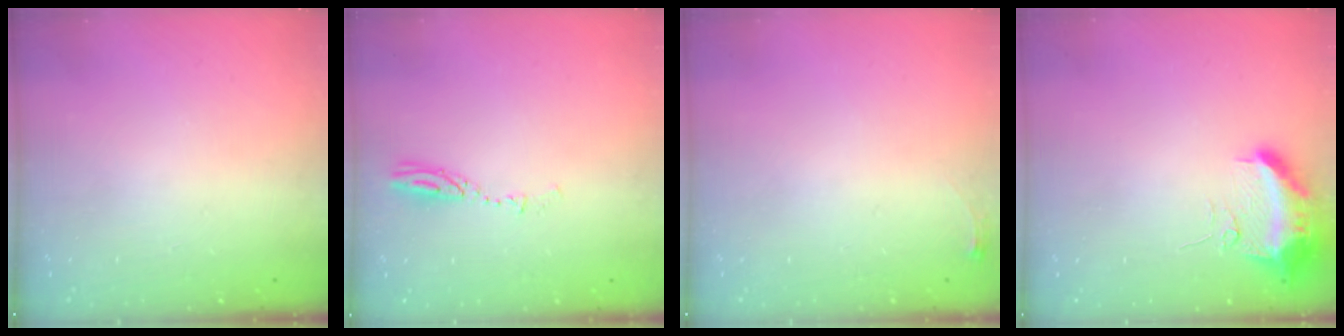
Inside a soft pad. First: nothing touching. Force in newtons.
{"total": 3.7, "press": 3.7, "slide": 0.1}
{"total": 3.6, "press": 3.5, "slide": 0.4}
{"total": 12.3, "press": 10.5, "slide": 6.3}